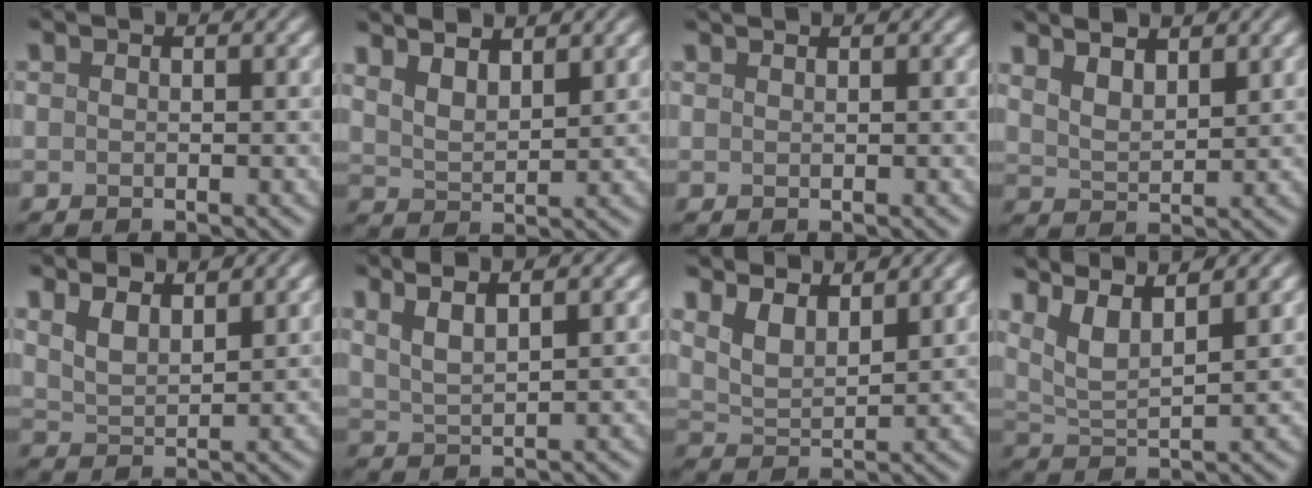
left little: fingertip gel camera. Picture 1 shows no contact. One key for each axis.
{"total": 3.4, "fx": 2.4, "fy": 1.1, "fz": 2.0, "tx": -0.040, "ty": 0.009, "tz": 0.046}
{"total": 1.1, "fx": 1.0, "fy": 0.3, "fz": 0.4, "tx": 0.007, "ty": -0.001, "tz": 0.003}
{"total": 3.2, "fx": 2.2, "fy": 1.1, "fz": 2.0, "tx": -0.039, "ty": 0.007, "tz": 0.043}
{"total": 3.0, "fx": 2.3, "fy": 1.0, "fz": 1.7, "tx": -0.048, "ty": 0.003, "tz": 0.051}
{"total": 3.2, "fx": 1.9, "fy": 0.5, "fz": 2.5, "tx": -0.054, "ty": 0.011, "tz": 0.040}
{"total": 4.4, "fx": 3.5, "fy": 1.6, "fz": 2.2, "tx": -0.059, "ty": 0.004, "tz": 0.066}
{"total": 8.1, "fx": 5.6, "fy": 2.8, "fz": 5.2, "tx": -0.121, "ty": 0.035, "tz": 0.091}